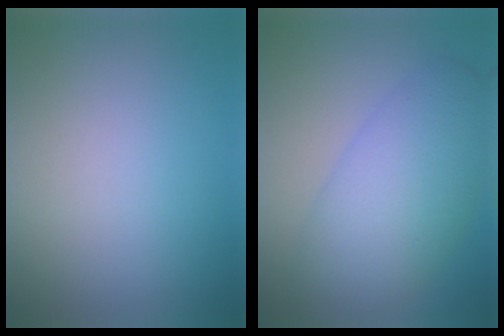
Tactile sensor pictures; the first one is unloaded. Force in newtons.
{"total": 7.5, "press": 7.5, "slide": 0.2}